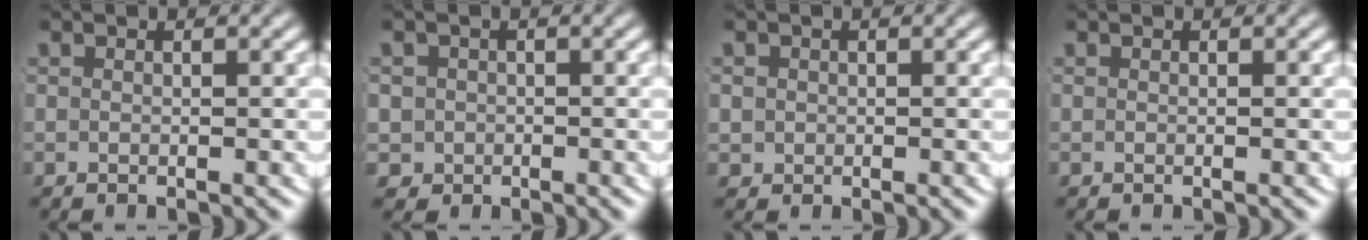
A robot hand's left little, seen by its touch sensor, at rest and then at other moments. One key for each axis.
{"total": 5.2, "fx": -0.8, "fy": 5.0, "fz": 1.2, "tx": -0.042, "ty": -0.019, "tz": -0.015}
{"total": 2.2, "fx": 0.1, "fy": 2.1, "fz": 0.6, "tx": -0.026, "ty": -0.009, "tz": 0.006}
{"total": 0.0}